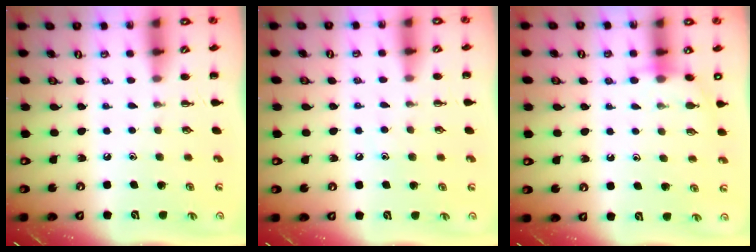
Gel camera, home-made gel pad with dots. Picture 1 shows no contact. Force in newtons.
{"total": 5.4, "press": 5.1, "slide": 1.5}
{"total": 6.4, "press": 6.3, "slide": 1.3}